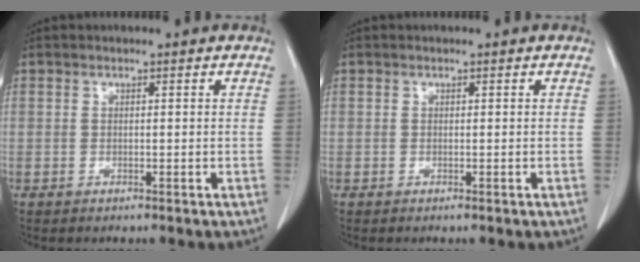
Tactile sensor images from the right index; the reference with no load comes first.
{"total": 0.0}